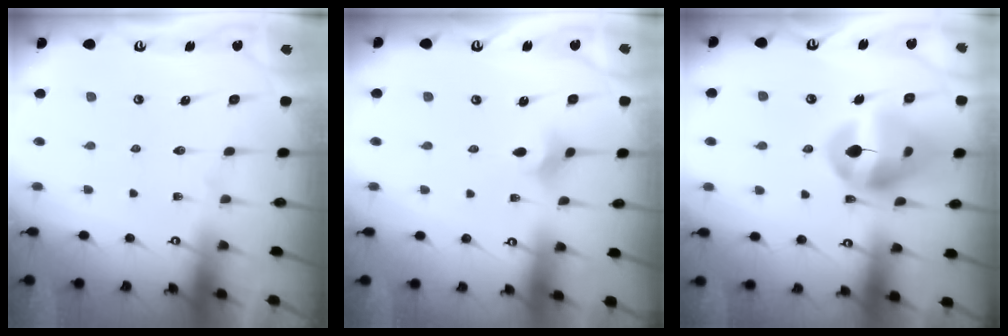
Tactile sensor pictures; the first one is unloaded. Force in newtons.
{"total": 2.5, "press": 2.5, "slide": 0.4}
{"total": 15.6, "press": 15.5, "slide": 1.9}